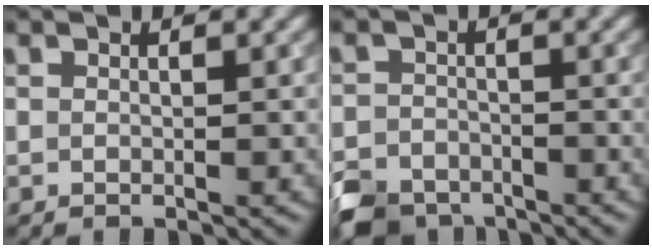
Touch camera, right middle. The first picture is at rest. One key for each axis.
{"total": 4.3, "fx": -3.5, "fy": 2.2, "fz": 1.1, "tx": -0.014, "ty": -0.008, "tz": -0.070}